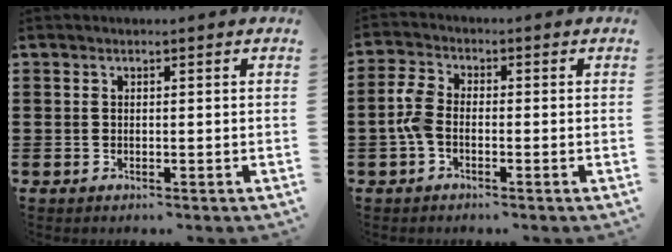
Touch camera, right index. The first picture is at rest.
{"total": 4.3, "force": [-1.2, 2.5, 3.3], "torque": [-0.087, -0.002, -0.031]}